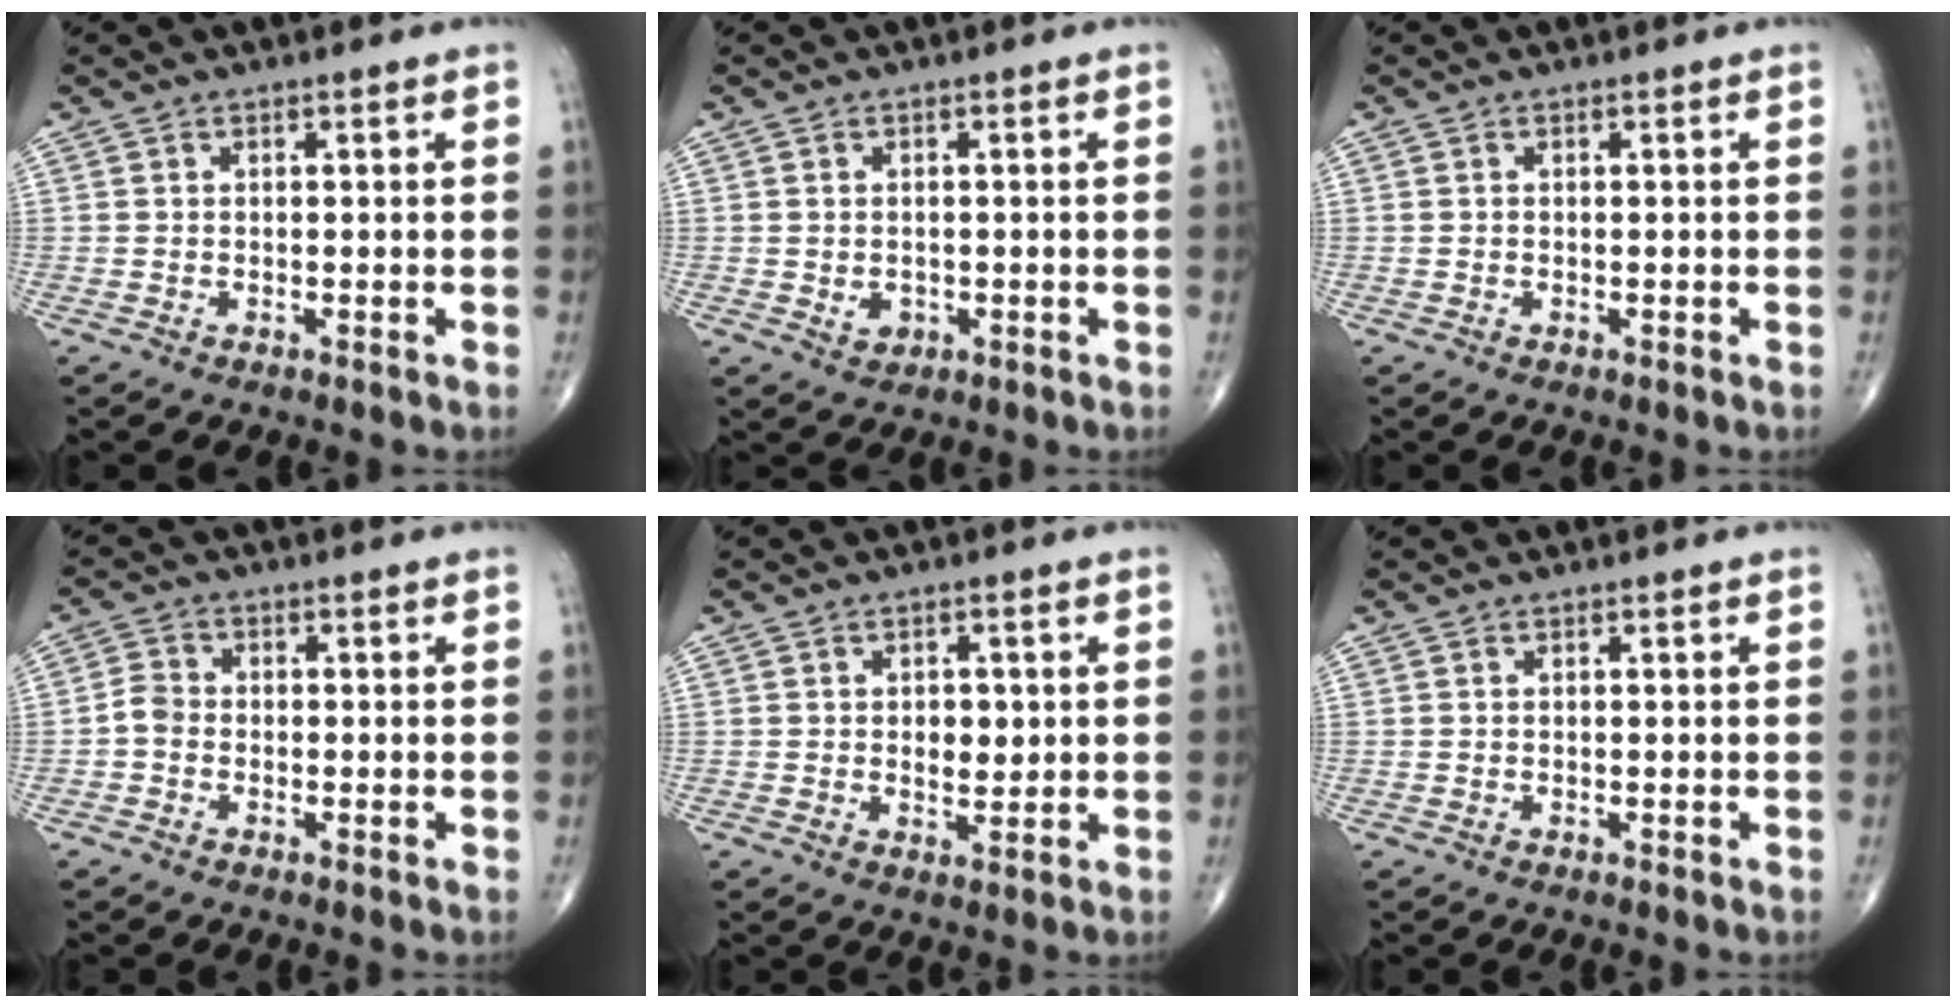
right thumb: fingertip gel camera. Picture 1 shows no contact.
{"total": 2.4, "force": [-0.4, 1.9, 1.4], "torque": [-0.018, -0.002, 0.001]}
{"total": 0.0}
{"total": 2.9, "force": [-0.9, 2.3, 1.5], "torque": [-0.021, 0.007, -0.027]}
{"total": 4.2, "force": [0.5, 2.6, 3.2], "torque": [-0.032, -0.005, 0.011]}
{"total": 0.0}